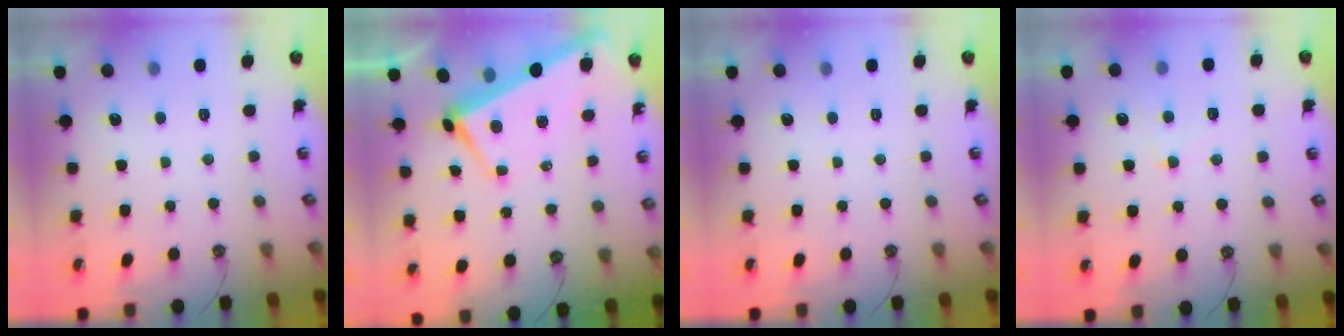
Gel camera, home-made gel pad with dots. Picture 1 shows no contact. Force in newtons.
{"total": 1.6, "press": 1.3, "slide": 0.9}
{"total": 0.0}
{"total": 2.4, "press": 2.2, "slide": 1.0}